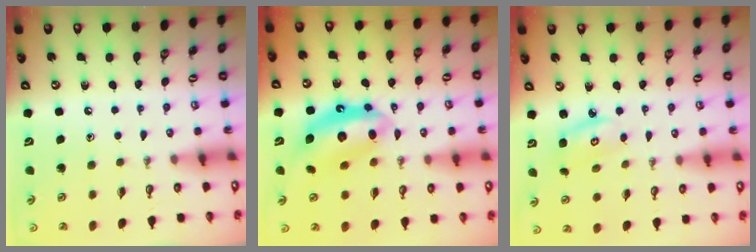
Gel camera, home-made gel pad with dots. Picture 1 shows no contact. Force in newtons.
{"total": 13.4, "press": 13.4, "slide": 1.0}
{"total": 3.9, "press": 3.9, "slide": 0.3}